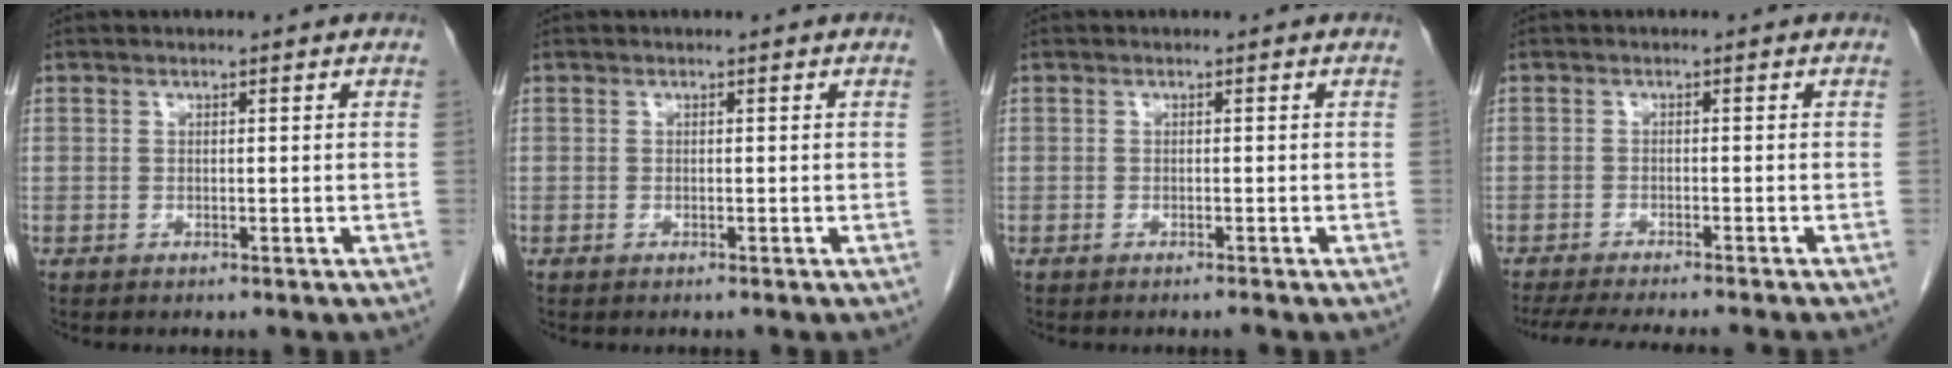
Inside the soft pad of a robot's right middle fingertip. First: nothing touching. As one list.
[{"total": 0.0}, {"total": 0.6, "force": [-0.6, -0.2, 0.3], "torque": [-0.007, 0.000, -0.011]}, {"total": 11.9, "force": [-10.6, 0.3, 5.4], "torque": [-0.068, -0.019, -0.150]}]